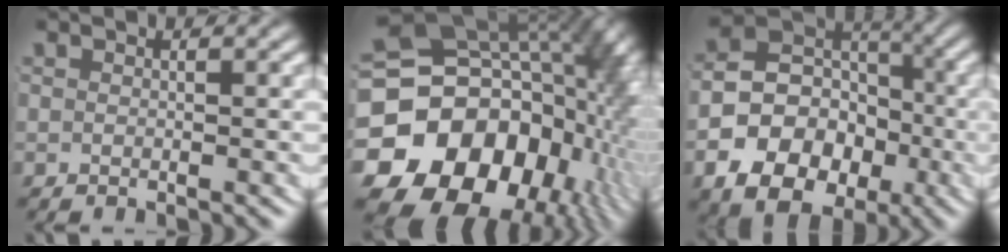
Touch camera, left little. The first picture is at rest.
{"total": 29.5, "force": [-1.8, 22.0, 19.5], "torque": [-0.332, -0.050, -0.032]}
{"total": 16.2, "force": [-3.8, 13.5, 8.0], "torque": [-0.176, -0.054, -0.052]}